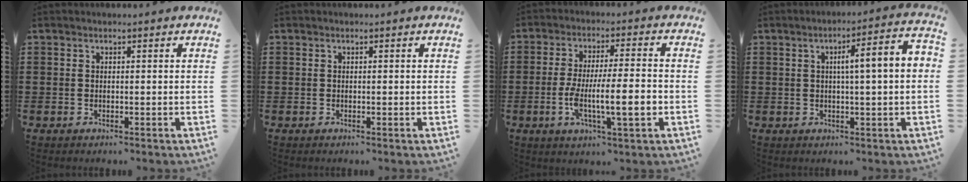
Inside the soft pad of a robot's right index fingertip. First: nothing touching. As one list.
[{"total": 0.0}, {"total": 9.4, "force": [-2.6, 1.7, 8.8], "torque": [-0.167, -0.005, -0.049]}, {"total": 5.6, "force": [0.2, 0.2, 5.6], "torque": [-0.088, -0.009, -0.009]}]